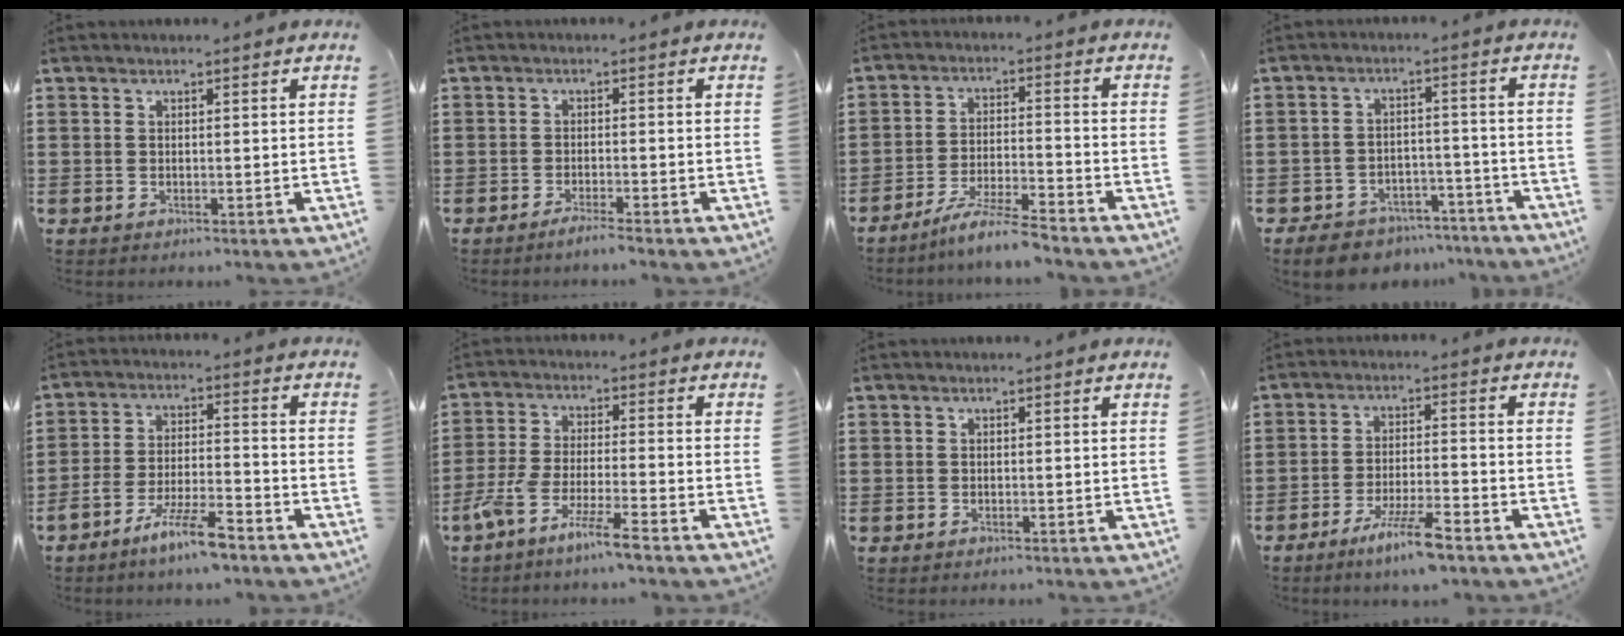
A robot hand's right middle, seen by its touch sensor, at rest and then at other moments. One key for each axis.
{"total": 1.9, "fx": -1.6, "fy": -0.3, "fz": 1.0, "tx": -0.014, "ty": -0.001, "tz": -0.029}
{"total": 6.3, "fx": -5.7, "fy": -0.4, "fz": 2.7, "tx": -0.054, "ty": -0.011, "tz": -0.108}
{"total": 5.8, "fx": -5.5, "fy": 1.4, "fz": 0.8, "tx": -0.015, "ty": 0.017, "tz": -0.111}
{"total": 7.5, "fx": -5.9, "fy": 0.9, "fz": 4.5, "tx": -0.096, "ty": -0.003, "tz": -0.113}
{"total": 7.0, "fx": -5.6, "fy": -0.2, "fz": 4.2, "tx": -0.100, "ty": -0.018, "tz": -0.109}
{"total": 0.0}
{"total": 6.5, "fx": -4.6, "fy": 0.6, "fz": 4.6, "tx": -0.091, "ty": -0.008, "tz": -0.084}